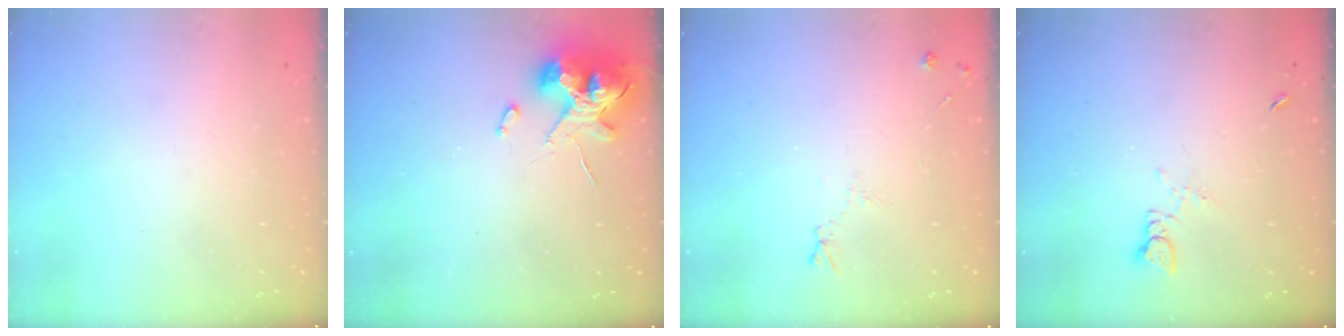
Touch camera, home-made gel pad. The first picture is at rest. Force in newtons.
{"total": 11.5, "press": 11.4, "slide": 1.3}
{"total": 5.2, "press": 5.1, "slide": 0.8}
{"total": 1.3, "press": 1.2, "slide": 0.1}